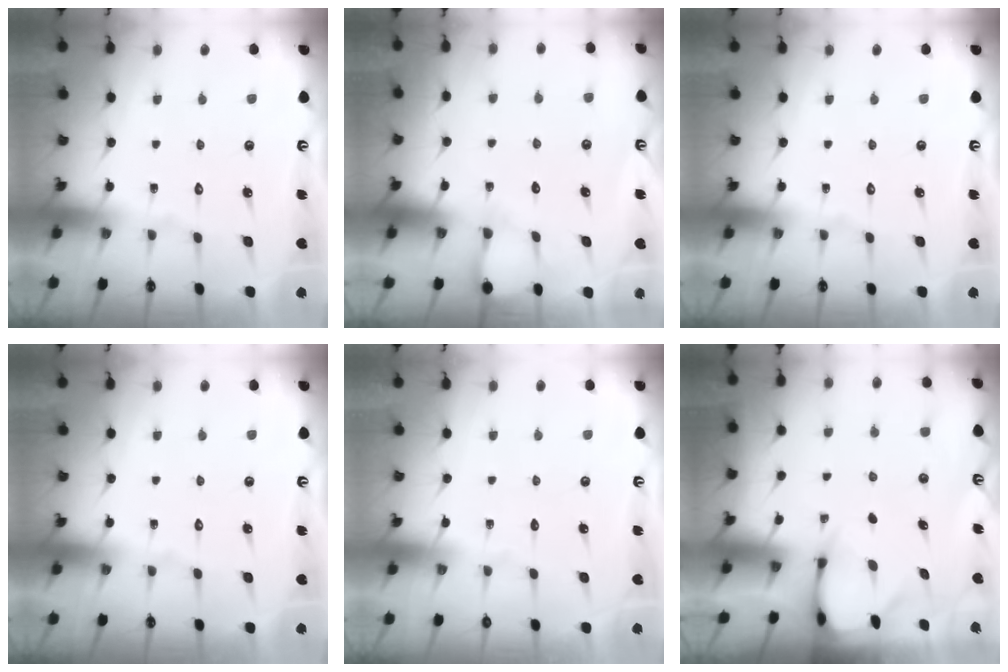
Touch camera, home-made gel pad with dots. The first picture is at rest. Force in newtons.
{"total": 4.0, "press": 4.0, "slide": 0.4}
{"total": 0.0}
{"total": 0.0}
{"total": 0.0}
{"total": 2.7, "press": 2.6, "slide": 0.4}